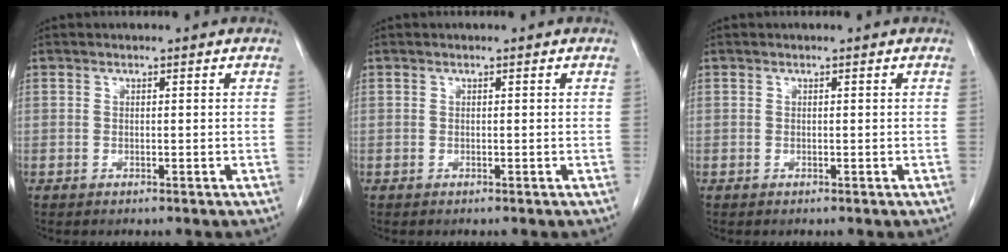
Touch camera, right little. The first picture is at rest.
{"total": 0.0}
{"total": 0.0}